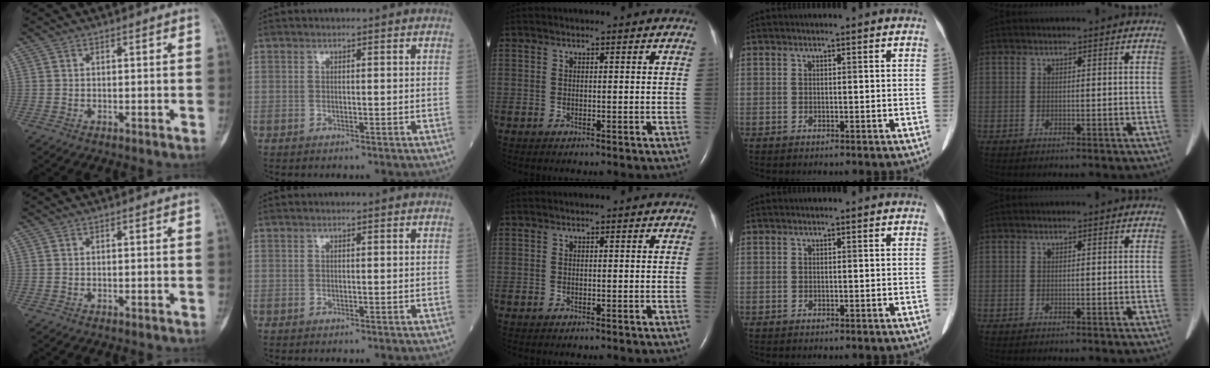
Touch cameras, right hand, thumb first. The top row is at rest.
{}